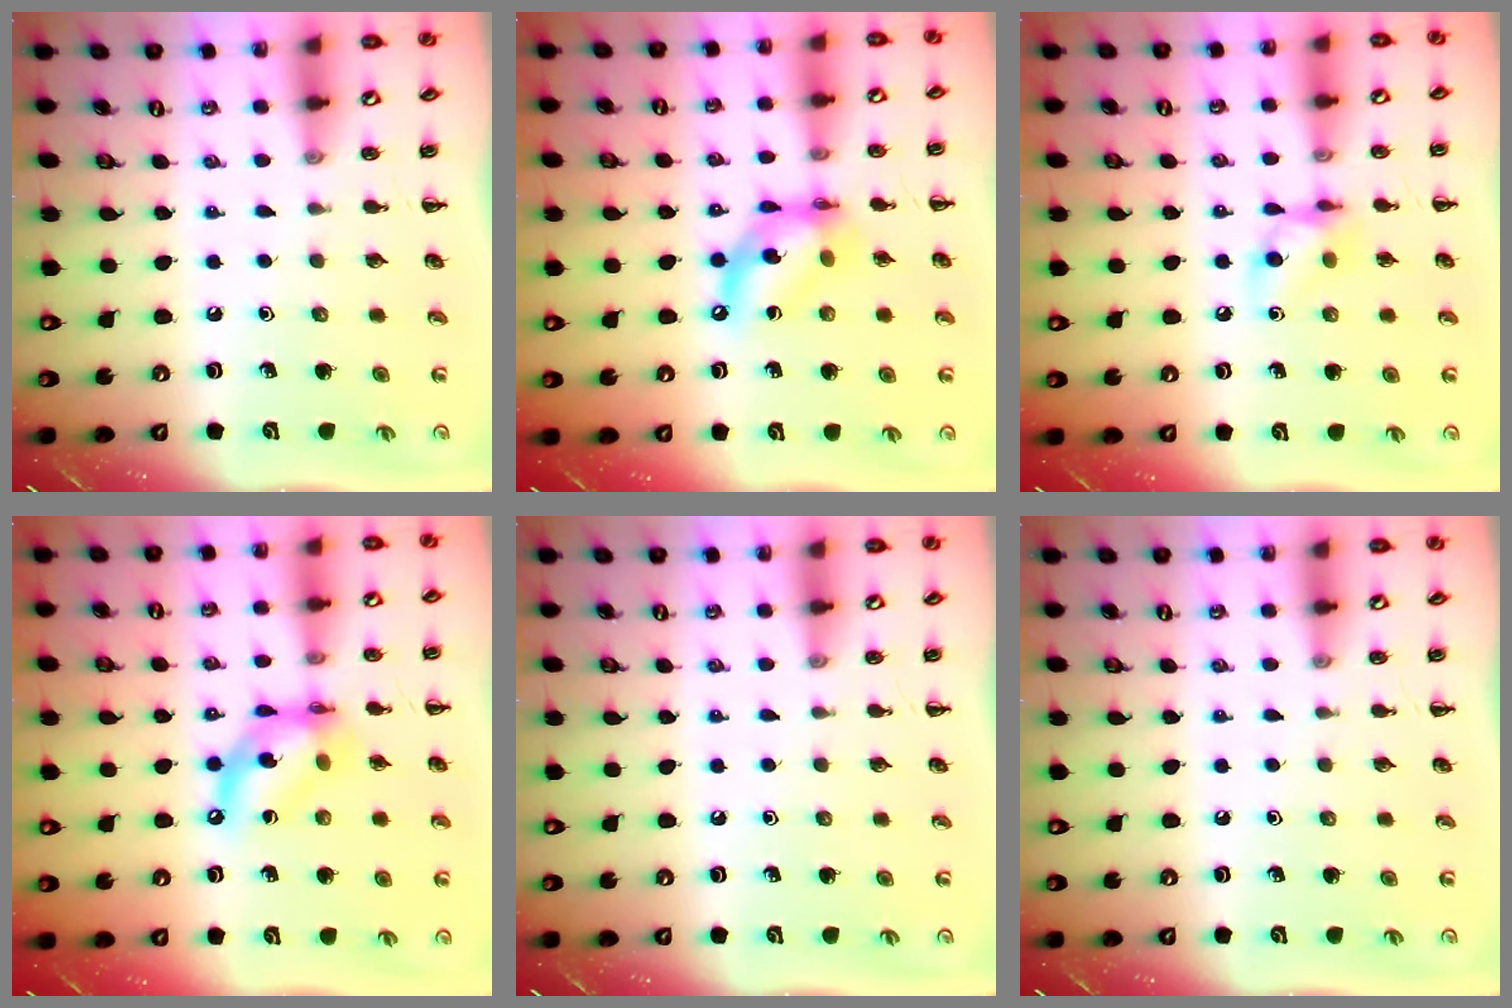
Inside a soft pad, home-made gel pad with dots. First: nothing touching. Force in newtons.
{"total": 12.5, "press": 12.0, "slide": 3.3}
{"total": 7.9, "press": 7.9, "slide": 0.4}
{"total": 12.5, "press": 12.0, "slide": 3.3}
{"total": 0.0}
{"total": 0.0}